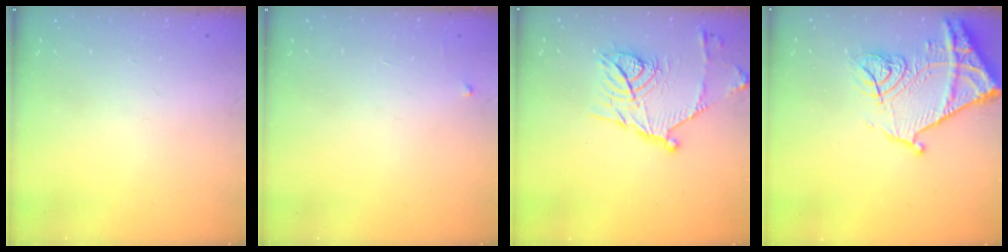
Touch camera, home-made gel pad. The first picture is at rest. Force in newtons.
{"total": 2.6, "press": 2.6, "slide": 0.4}
{"total": 15.9, "press": 15.9, "slide": 0.3}
{"total": 15.3, "press": 15.3, "slide": 1.6}